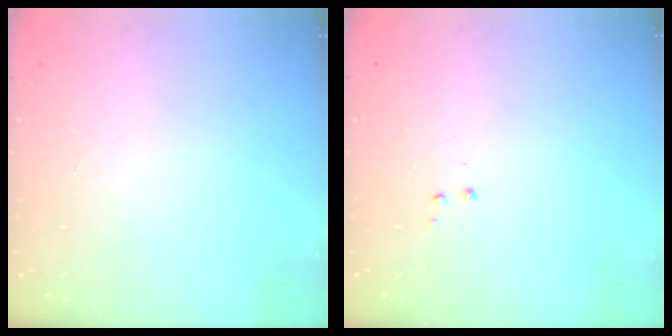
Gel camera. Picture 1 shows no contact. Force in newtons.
{"total": 2.9, "press": 2.8, "slide": 0.4}